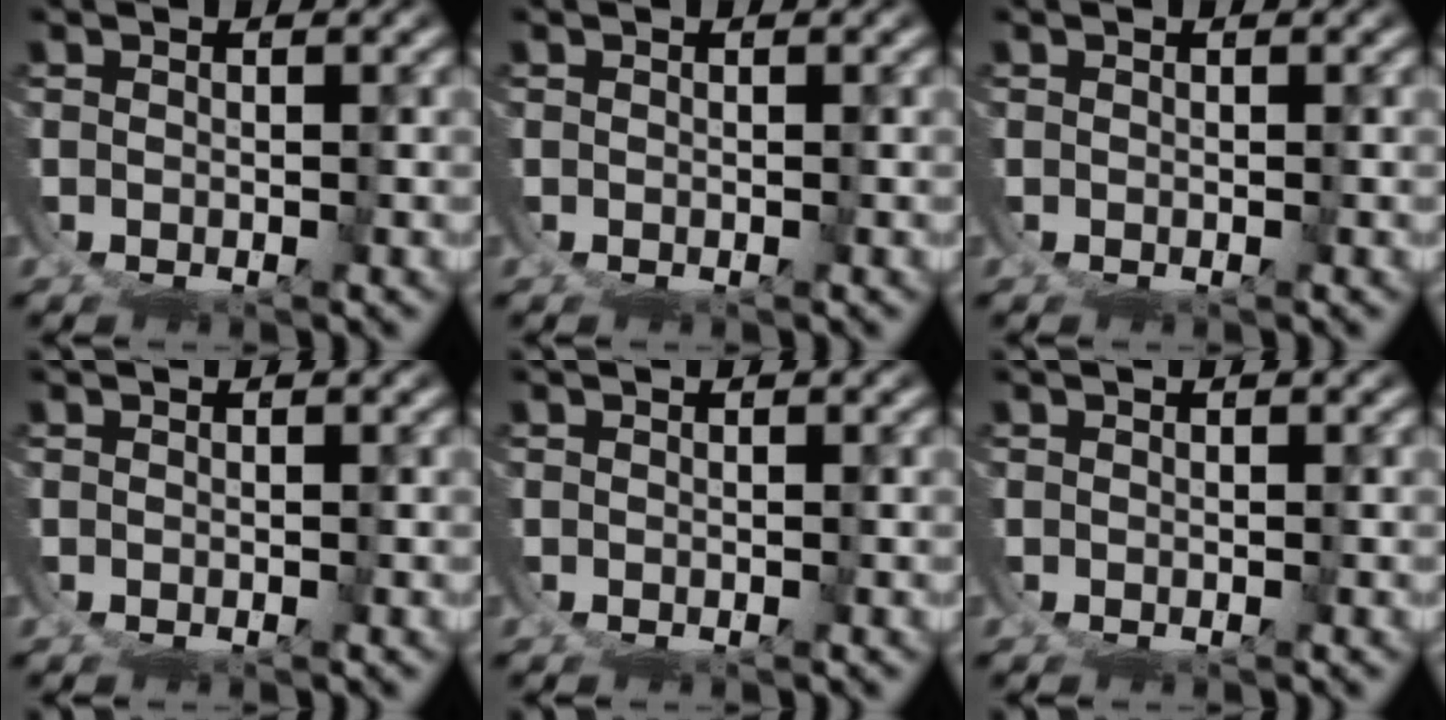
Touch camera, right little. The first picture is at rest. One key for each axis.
{"total": 0.0}
{"total": 0.0}
{"total": 0.0}
{"total": 0.0}
{"total": 0.0}